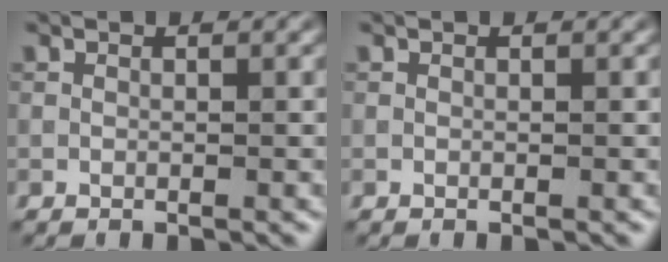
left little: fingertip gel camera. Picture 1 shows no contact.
{"total": 0.0}